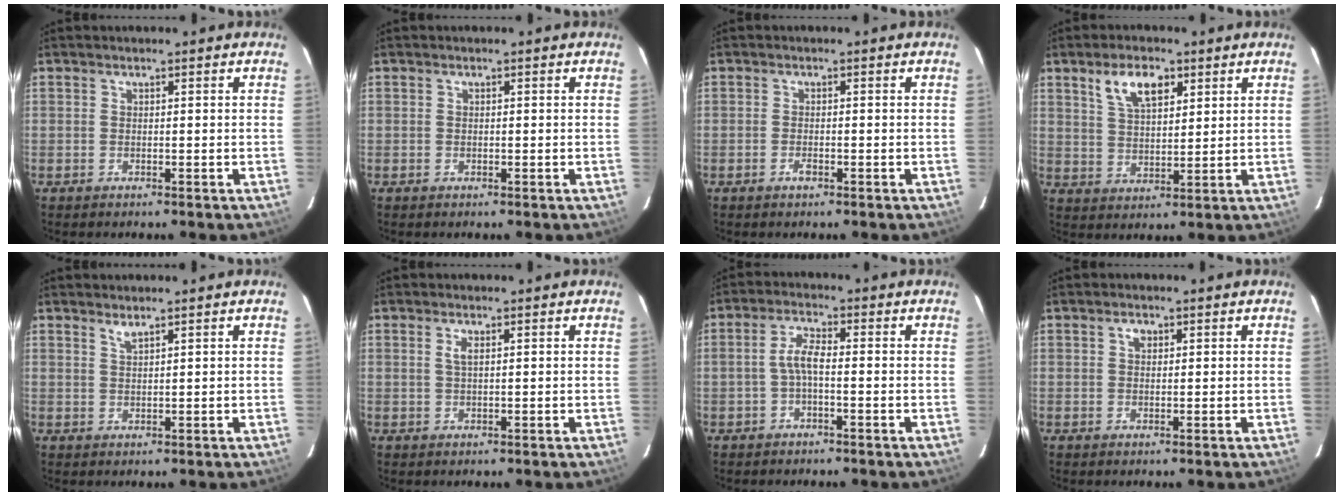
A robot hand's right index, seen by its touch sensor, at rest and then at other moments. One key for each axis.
{"total": 0.0}
{"total": 1.4, "fx": -0.8, "fy": 0.6, "fz": 0.9, "tx": -0.019, "ty": -0.002, "tz": -0.015}
{"total": 7.8, "fx": 4.3, "fy": 3.9, "fz": 5.2, "tx": -0.094, "ty": 0.010, "tz": 0.080}
{"total": 1.2, "fx": 1.1, "fy": 0.0, "fz": 0.6, "tx": -0.011, "ty": 0.000, "tz": 0.018}
{"total": 1.5, "fx": 0.5, "fy": 0.4, "fz": 1.3, "tx": -0.025, "ty": 0.002, "tz": 0.009}
{"total": 3.5, "fx": -0.9, "fy": 0.9, "fz": 3.3, "tx": -0.071, "ty": 0.011, "tz": -0.020}
{"total": 1.5, "fx": 0.6, "fy": 1.1, "fz": 0.8, "tx": -0.013, "ty": 0.007, "tz": 0.009}